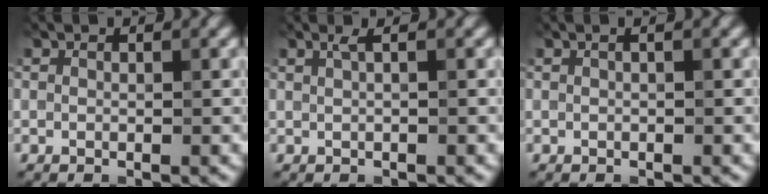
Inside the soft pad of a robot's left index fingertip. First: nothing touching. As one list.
[{"total": 1.1, "force": [0.4, 0.3, 1.0], "torque": [-0.012, 0.004, 0.001]}, {"total": 0.7, "force": [0.2, 0.1, 0.7], "torque": [-0.006, -0.001, 0.000]}]